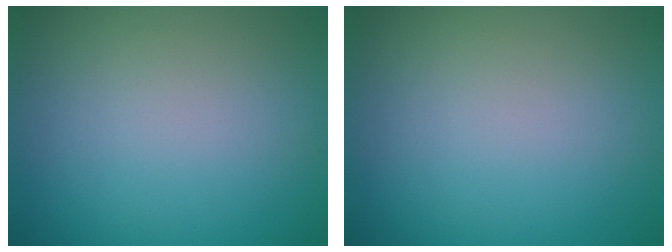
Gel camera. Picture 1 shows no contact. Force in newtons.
{"total": 0.0}